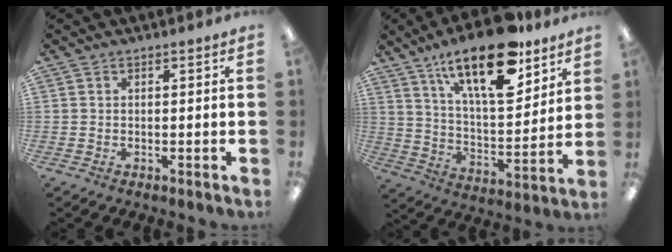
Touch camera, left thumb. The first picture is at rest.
{"total": 20.9, "force": [14.0, 7.7, 13.5], "torque": [-0.215, -0.081, 0.232]}